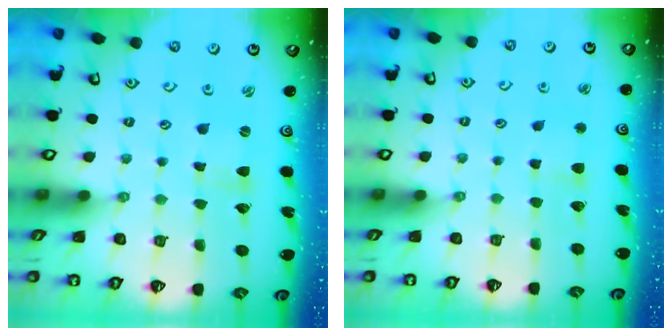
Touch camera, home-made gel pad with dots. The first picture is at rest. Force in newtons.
{"total": 3.1, "press": 3.1, "slide": 0.4}